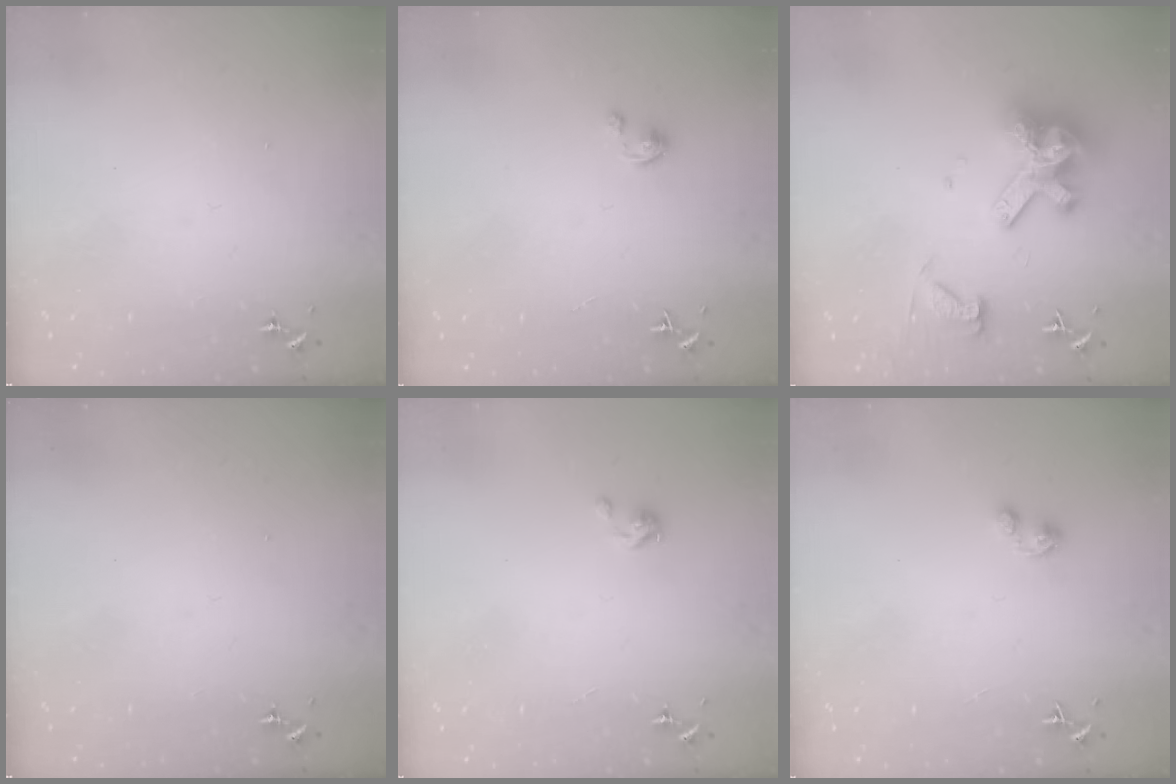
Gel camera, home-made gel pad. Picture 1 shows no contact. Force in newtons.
{"total": 2.7, "press": 2.7, "slide": 0.3}
{"total": 14.7, "press": 14.6, "slide": 1.8}
{"total": 0.0}
{"total": 2.9, "press": 2.9, "slide": 0.2}
{"total": 2.8, "press": 2.7, "slide": 0.4}